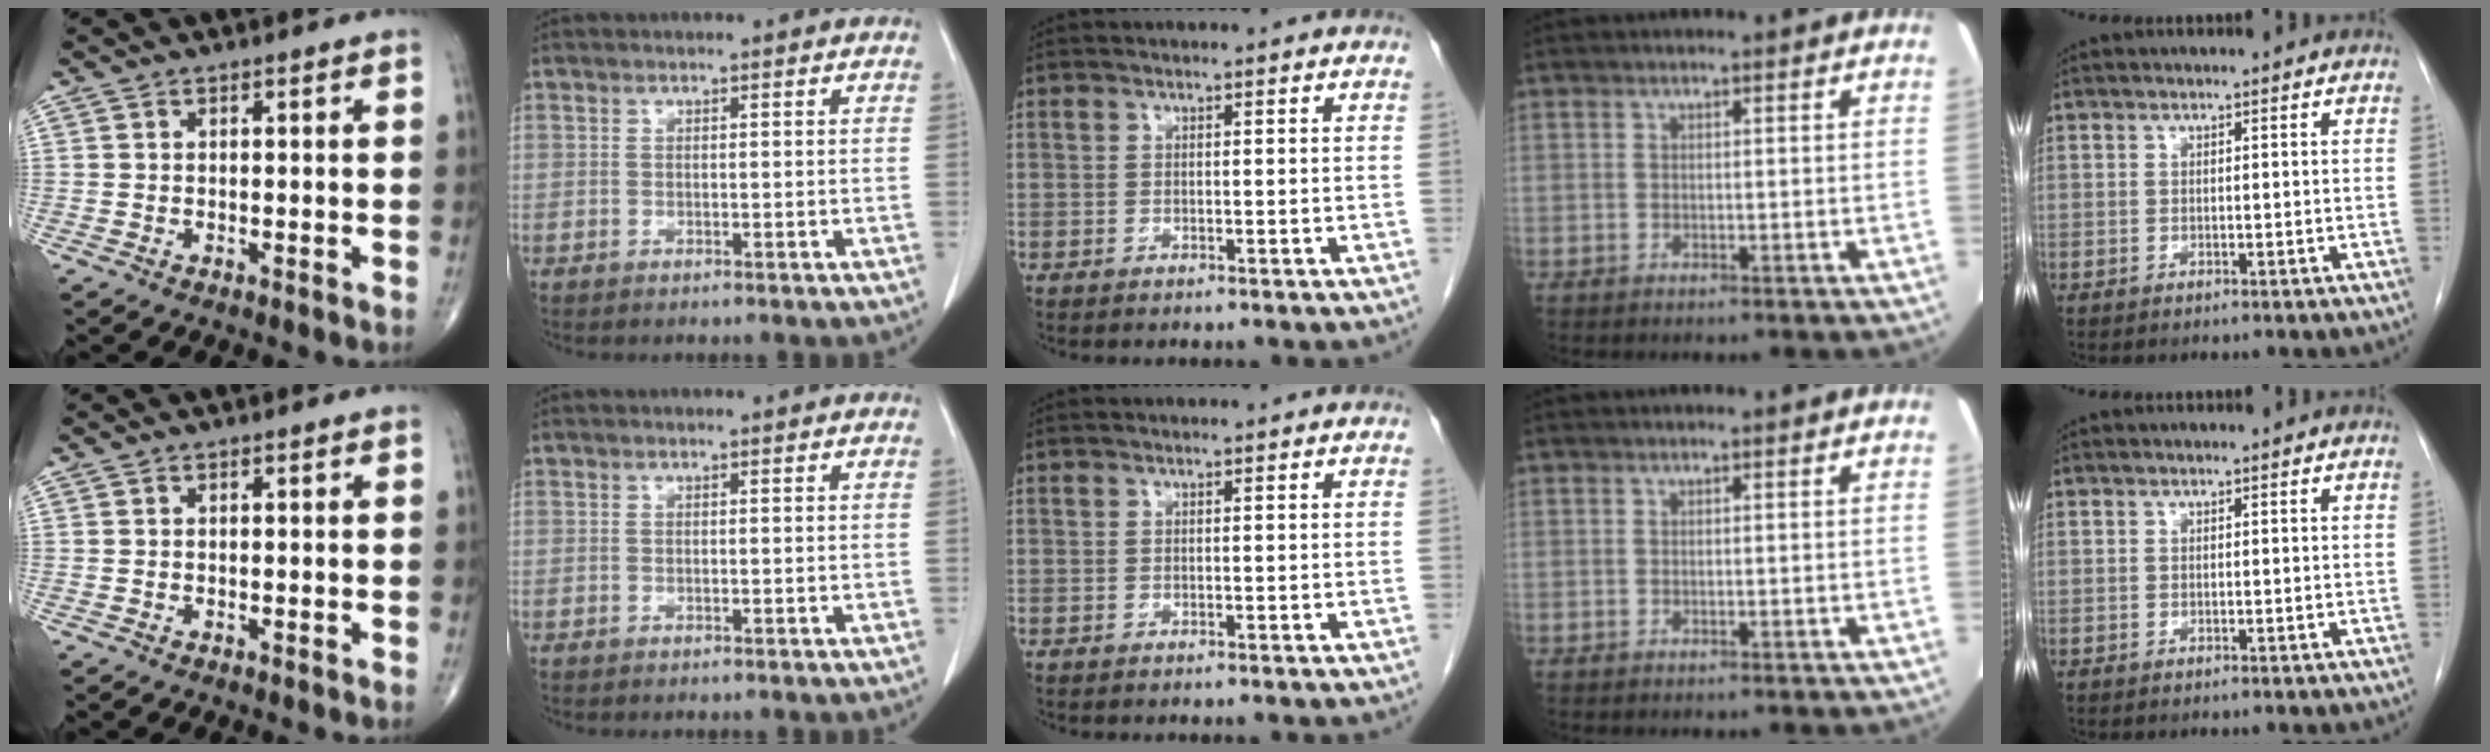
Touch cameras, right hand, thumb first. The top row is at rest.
{}